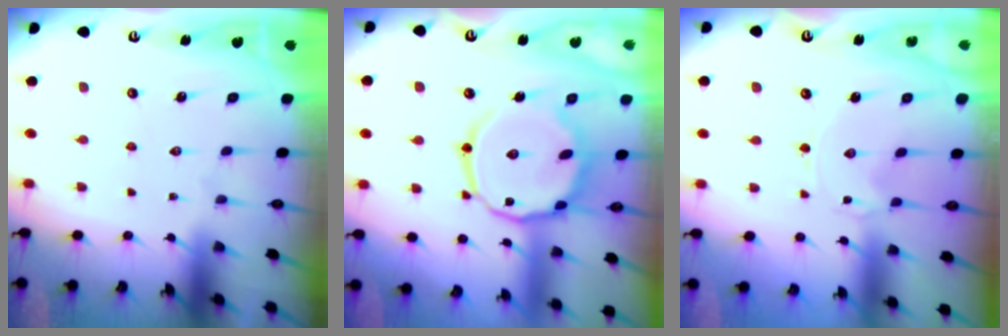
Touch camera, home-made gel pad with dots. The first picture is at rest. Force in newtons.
{"total": 16.3, "press": 16.3, "slide": 1.0}
{"total": 0.0}